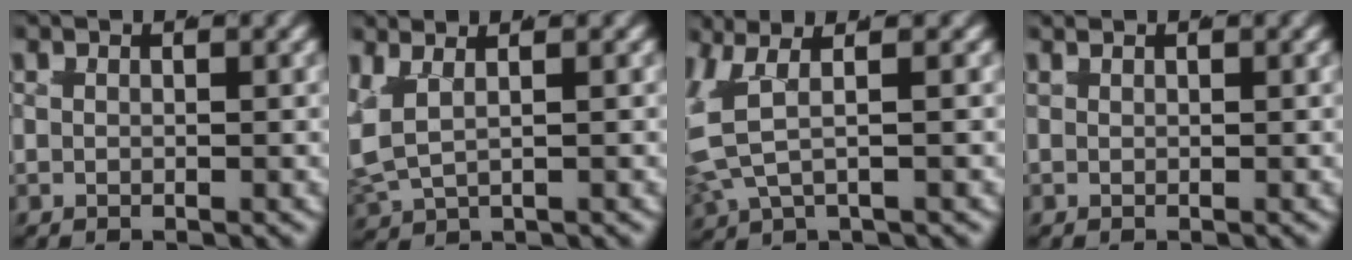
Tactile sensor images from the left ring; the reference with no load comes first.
{"total": 5.9, "force": [0.3, 4.8, 3.5], "torque": [-0.110, -0.010, 0.001]}
{"total": 6.8, "force": [0.7, 4.7, 4.8], "torque": [-0.123, 0.006, -0.002]}
{"total": 0.6, "force": [0.5, 0.3, 0.2], "torque": [-0.003, 0.003, 0.009]}